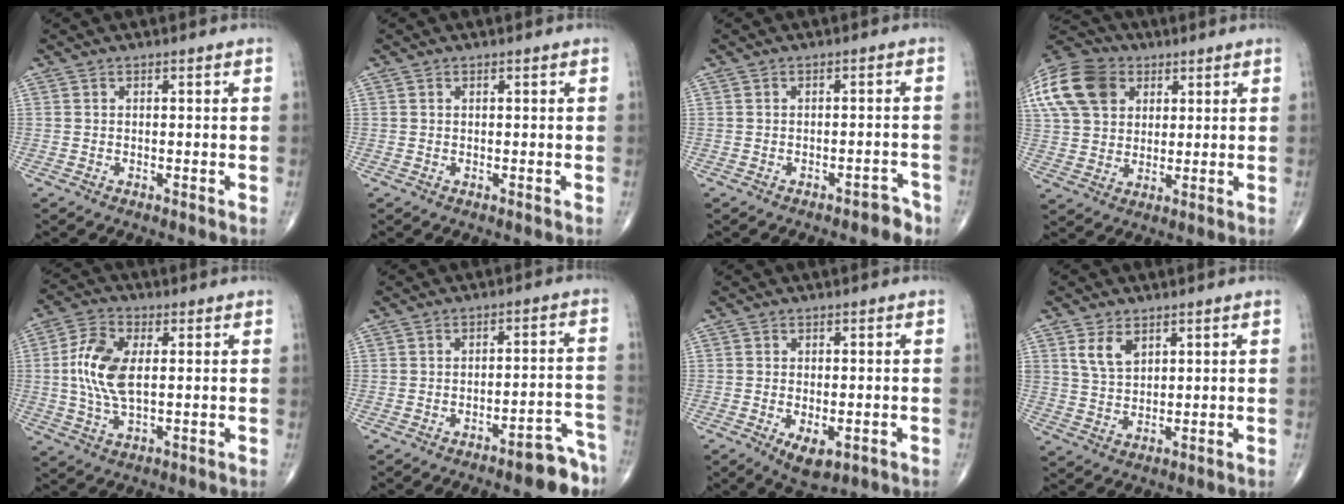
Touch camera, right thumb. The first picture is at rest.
{"total": 0.0}
{"total": 2.1, "force": [-1.6, 0.7, 1.2], "torque": [-0.014, 0.014, -0.020]}
{"total": 20.4, "force": [7.7, 15.2, 11.2], "torque": [-0.250, 0.031, 0.141]}
{"total": 10.5, "force": [1.0, 5.4, 8.9], "torque": [-0.191, 0.003, 0.020]}
{"total": 7.4, "force": [-5.4, 2.0, 4.6], "torque": [-0.037, 0.056, -0.066]}
{"total": 5.4, "force": [-1.8, 2.7, 4.2], "torque": [-0.068, -0.009, -0.020]}
{"total": 5.4, "force": [2.8, 3.2, 3.2], "torque": [-0.049, -0.016, 0.059]}